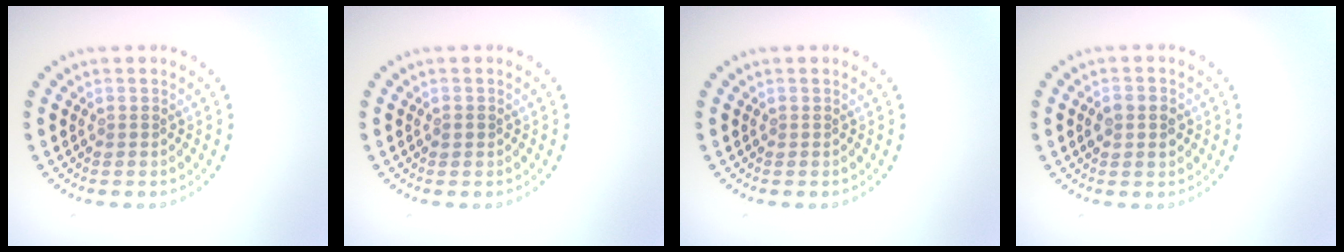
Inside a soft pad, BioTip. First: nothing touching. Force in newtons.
{"total": 0.7, "press": 0.7, "slide": 0.1}
{"total": 0.0}
{"total": 2.7, "press": 2.7, "slide": 0.1}